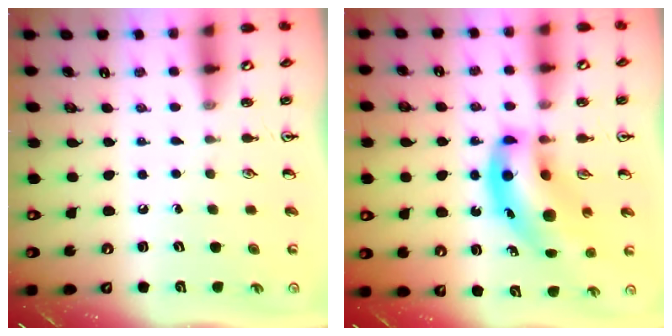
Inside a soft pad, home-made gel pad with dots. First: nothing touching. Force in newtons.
{"total": 12.6, "press": 12.1, "slide": 3.6}